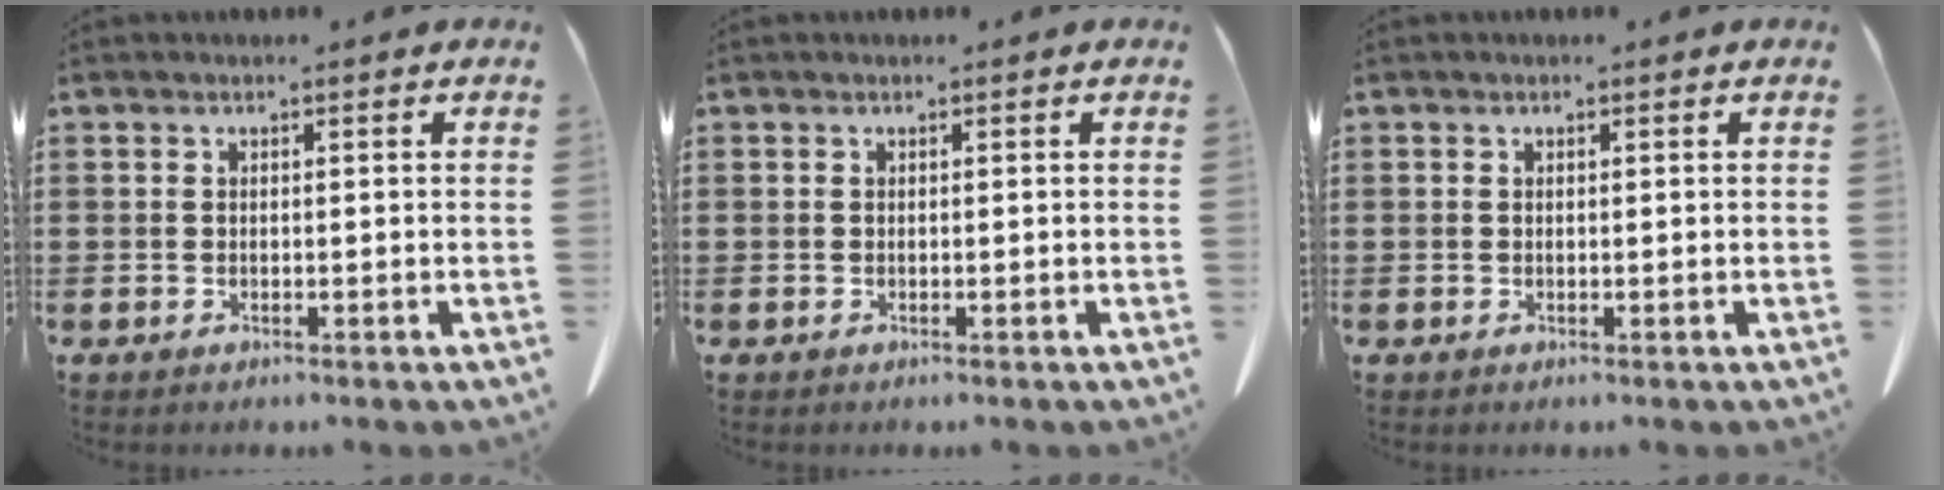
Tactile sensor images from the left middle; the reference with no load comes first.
{"total": 0.0}
{"total": 0.0}